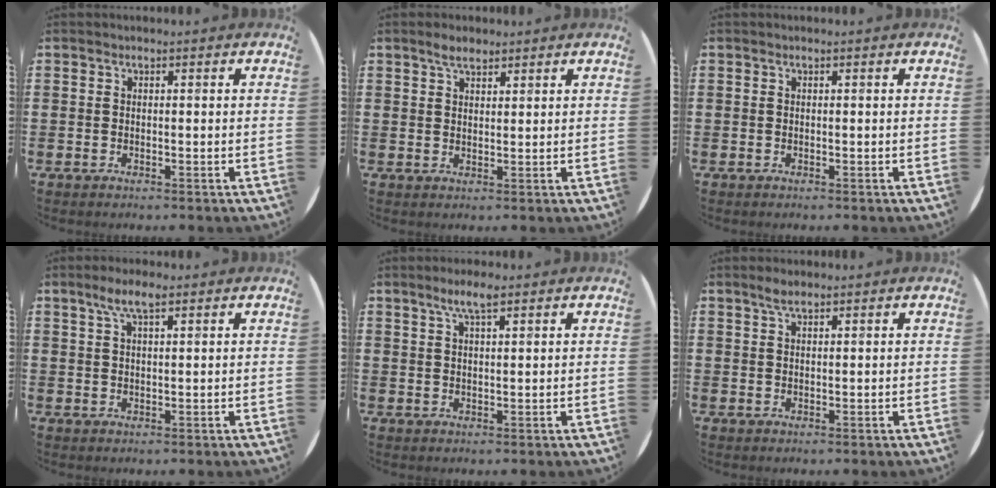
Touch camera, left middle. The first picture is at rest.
{"total": 2.7, "force": [2.2, 1.0, 1.2], "torque": [-0.019, 0.002, 0.038]}
{"total": 0.0}
{"total": 4.2, "force": [2.7, 1.1, 3.1], "torque": [-0.066, 0.008, 0.046]}
{"total": 3.8, "force": [2.6, 0.8, 2.7], "torque": [-0.050, 0.004, 0.043]}
{"total": 2.0, "force": [1.5, 0.6, 1.3], "torque": [-0.028, 0.005, 0.025]}